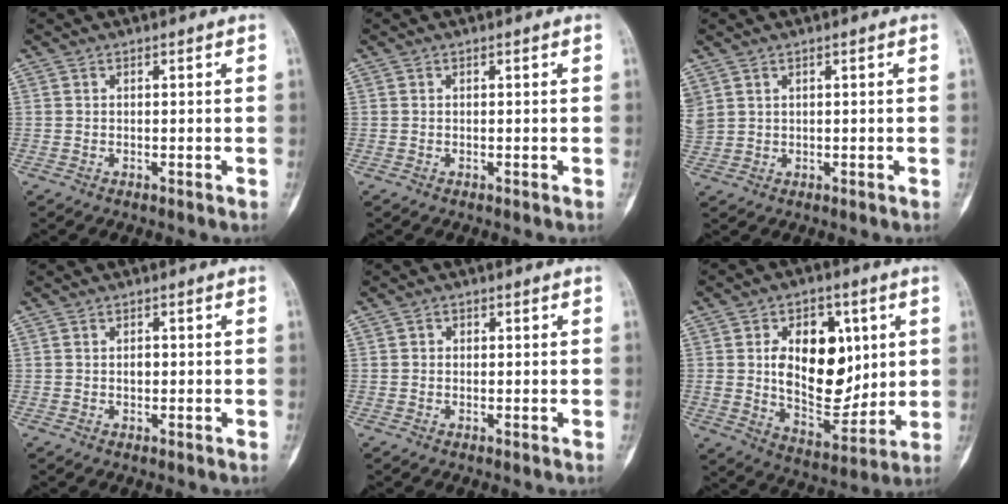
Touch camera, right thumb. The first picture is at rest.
{"total": 0.0}
{"total": 4.0, "force": [2.2, 2.7, 1.9], "torque": [-0.055, 0.004, 0.058]}
{"total": 1.1, "force": [-0.1, 0.7, 0.8], "torque": [-0.006, 0.001, -0.001]}
{"total": 0.8, "force": [0.0, 0.8, 0.2], "torque": [0.003, 0.002, -0.003]}
{"total": 17.8, "force": [3.5, 11.0, 13.5], "torque": [-0.152, -0.021, 0.067]}